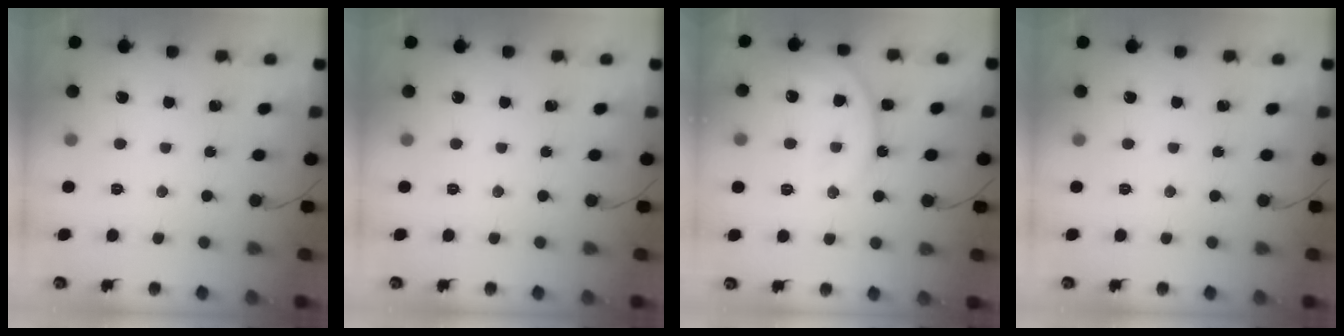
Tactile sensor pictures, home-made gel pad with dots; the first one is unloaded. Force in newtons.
{"total": 0.0}
{"total": 14.5, "press": 14.4, "slide": 1.5}
{"total": 0.0}